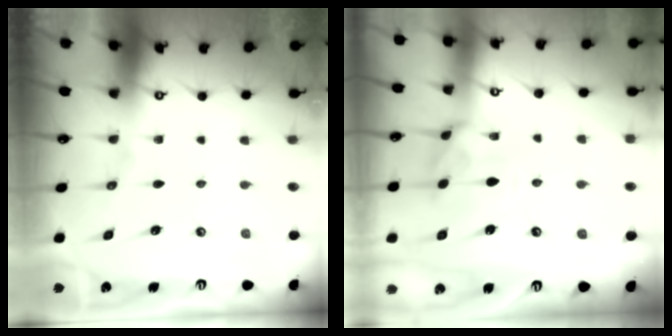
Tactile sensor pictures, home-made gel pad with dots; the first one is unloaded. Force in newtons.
{"total": 2.2, "press": 1.9, "slide": 1.1}